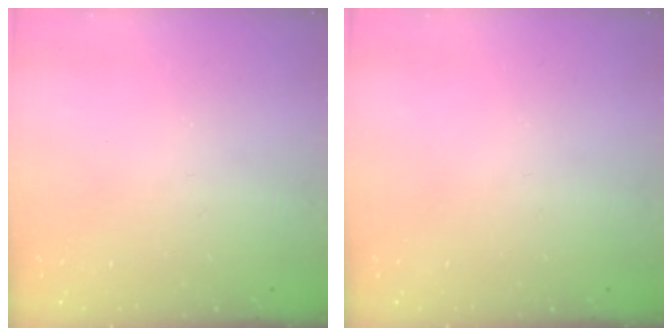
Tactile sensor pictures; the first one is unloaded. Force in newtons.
{"total": 0.0}